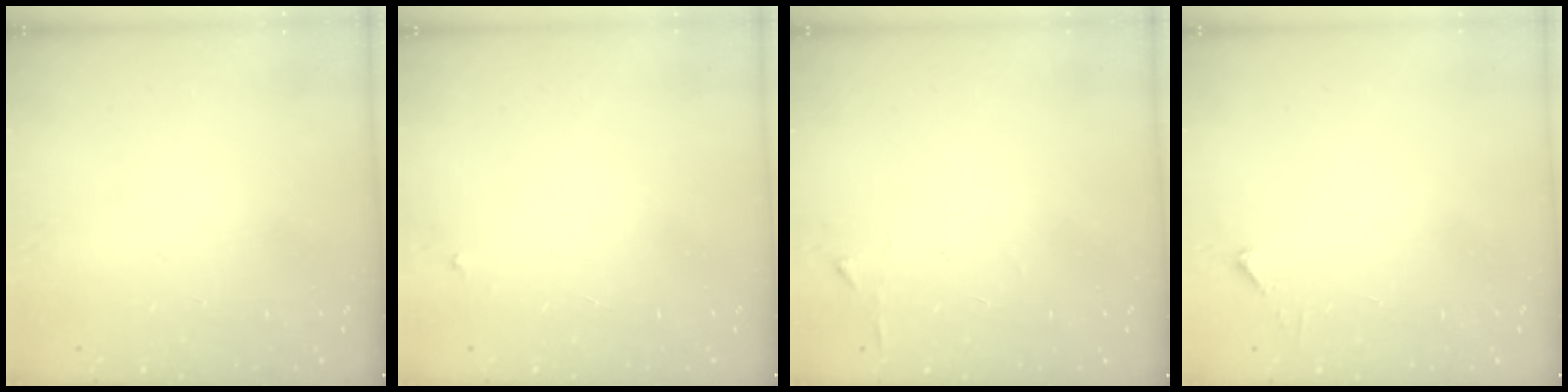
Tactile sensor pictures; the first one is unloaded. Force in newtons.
{"total": 2.2, "press": 2.2, "slide": 0.1}
{"total": 2.9, "press": 2.9, "slide": 0.3}
{"total": 2.5, "press": 2.5, "slide": 0.3}